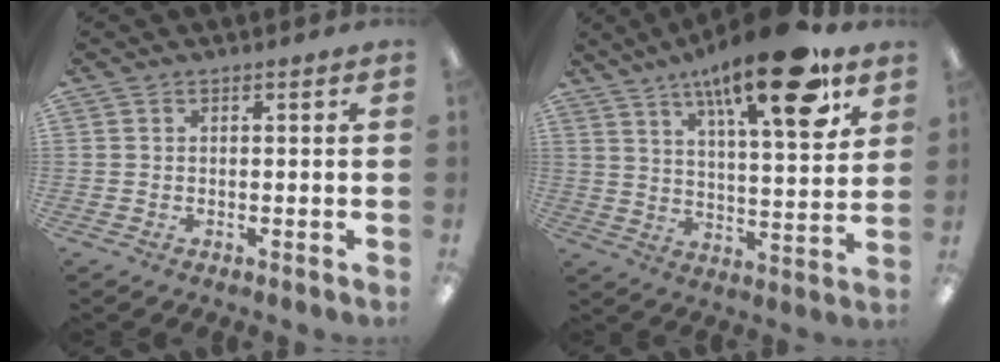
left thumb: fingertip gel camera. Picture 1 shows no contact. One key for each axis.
{"total": 20.2, "fx": 12.4, "fy": 5.7, "fz": 14.9, "tx": -0.225, "ty": -0.058, "tz": 0.188}